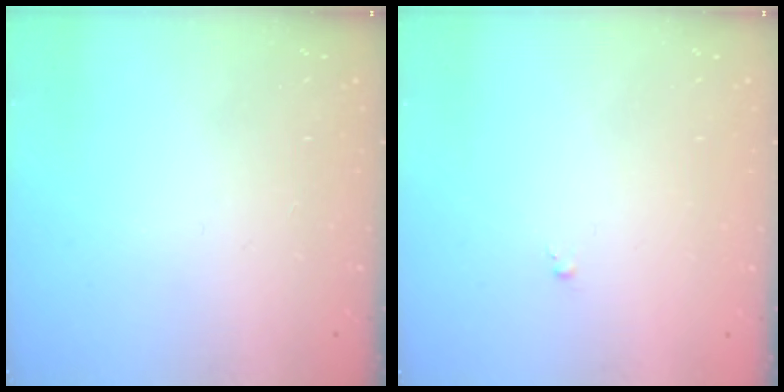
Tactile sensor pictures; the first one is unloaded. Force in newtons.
{"total": 0.0}